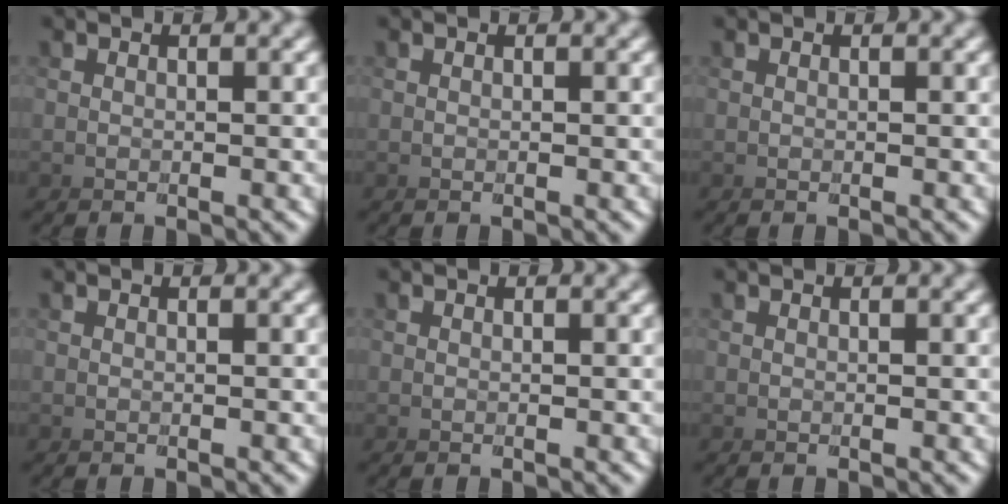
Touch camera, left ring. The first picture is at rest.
{"total": 0.0}
{"total": 0.0}
{"total": 0.0}
{"total": 0.0}
{"total": 0.0}